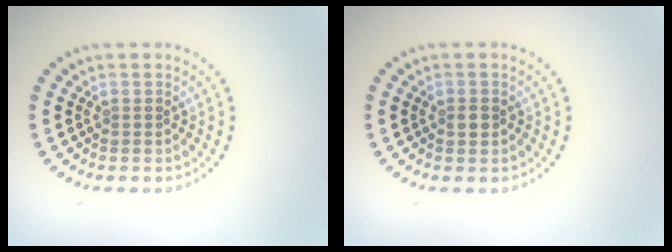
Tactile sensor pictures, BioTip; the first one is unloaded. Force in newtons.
{"total": 1.0, "press": 1.0, "slide": 0.1}